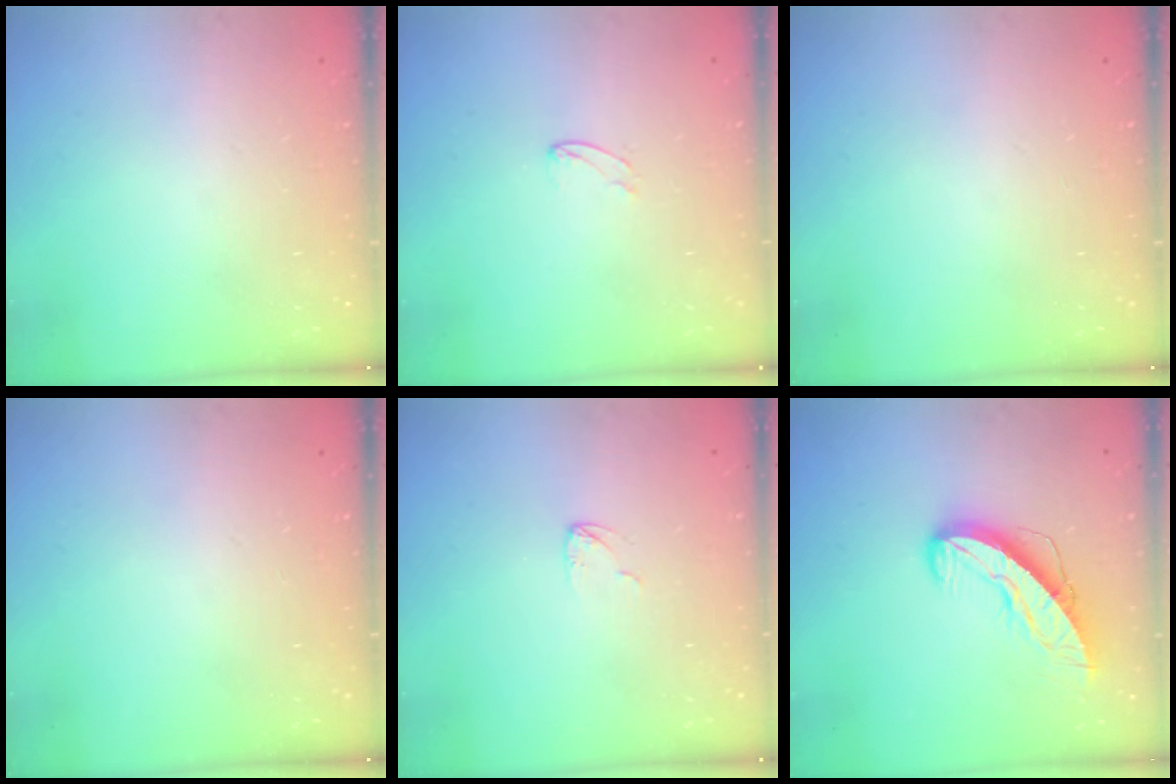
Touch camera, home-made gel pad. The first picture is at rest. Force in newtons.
{"total": 3.6, "press": 3.6, "slide": 0.3}
{"total": 0.0}
{"total": 0.0}
{"total": 3.0, "press": 2.9, "slide": 0.3}
{"total": 9.1, "press": 9.1, "slide": 0.5}